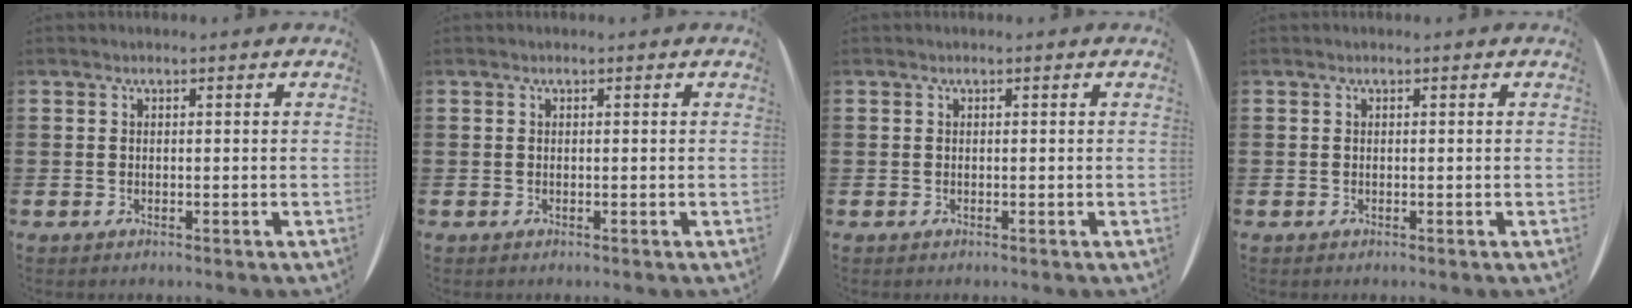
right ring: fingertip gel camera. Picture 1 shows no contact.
{"total": 0.0}
{"total": 0.0}
{"total": 0.0}